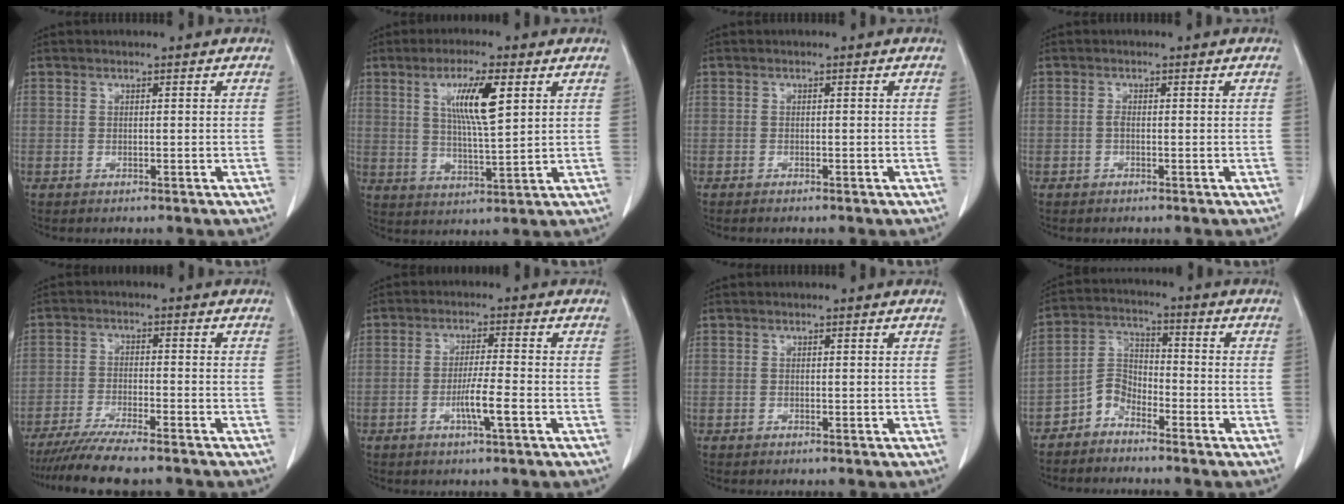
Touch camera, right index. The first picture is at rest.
{"total": 8.8, "force": [3.3, 1.1, 8.1], "torque": [-0.149, -0.002, 0.059]}
{"total": 1.1, "force": [-0.9, 0.1, 0.6], "torque": [-0.014, -0.003, -0.011]}
{"total": 0.6, "force": [-0.2, 0.2, 0.5], "torque": [-0.011, 0.001, -0.005]}
{"total": 9.6, "force": [-8.2, 0.3, 5.0], "torque": [-0.078, -0.024, -0.134]}
{"total": 4.7, "force": [-1.8, -0.1, 4.4], "torque": [-0.077, -0.005, -0.033]}
{"total": 0.0}
{"total": 4.7, "force": [-3.6, 2.7, 1.3], "torque": [-0.022, 0.009, -0.077]}